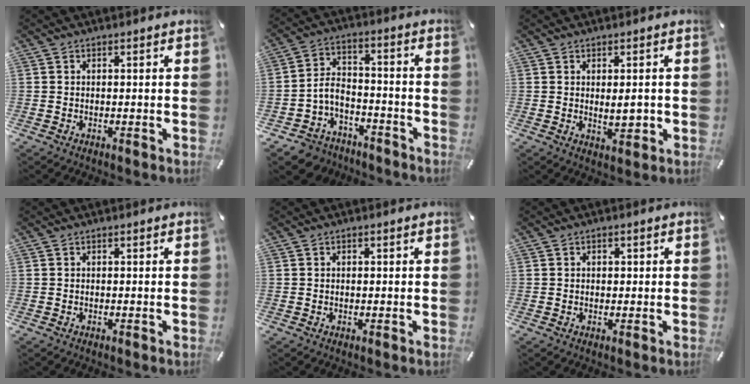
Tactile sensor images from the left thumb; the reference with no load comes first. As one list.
[{"total": 6.8, "force": [-3.3, 5.4, 2.4], "torque": [-0.061, 0.013, -0.067]}, {"total": 4.1, "force": [0.4, 1.9, 3.7], "torque": [-0.054, -0.003, 0.004]}, {"total": 0.0}, {"total": 0.6, "force": [0.0, 0.4, 0.4], "torque": [-0.009, 0.001, -0.001]}, {"total": 1.1, "force": [0.1, 1.0, 0.6], "torque": [-0.005, 0.003, -0.003]}]